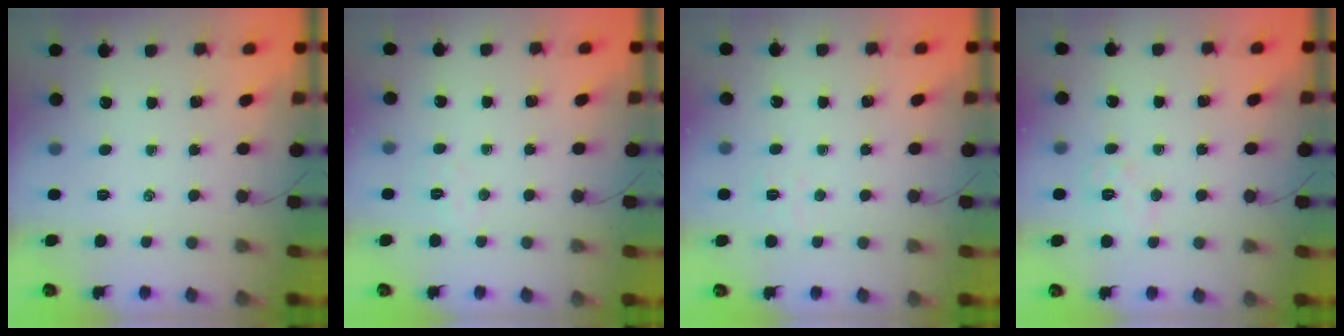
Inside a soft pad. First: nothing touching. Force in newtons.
{"total": 4.1, "press": 4.0, "slide": 0.9}
{"total": 2.4, "press": 2.3, "slide": 0.8}
{"total": 6.8, "press": 6.7, "slide": 1.0}